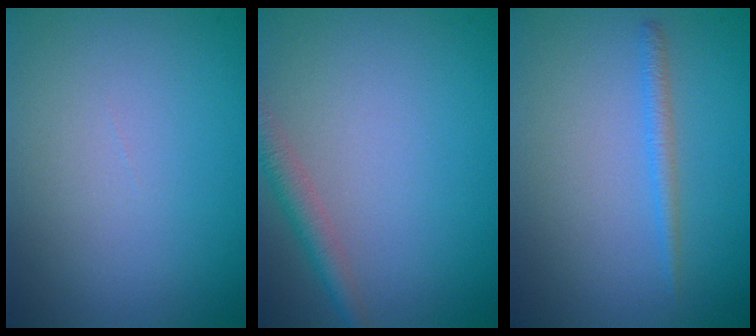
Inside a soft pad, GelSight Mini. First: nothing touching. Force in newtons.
{"total": 2.4, "press": 2.4, "slide": 0.1}
{"total": 1.3, "press": 1.3, "slide": 0.0}